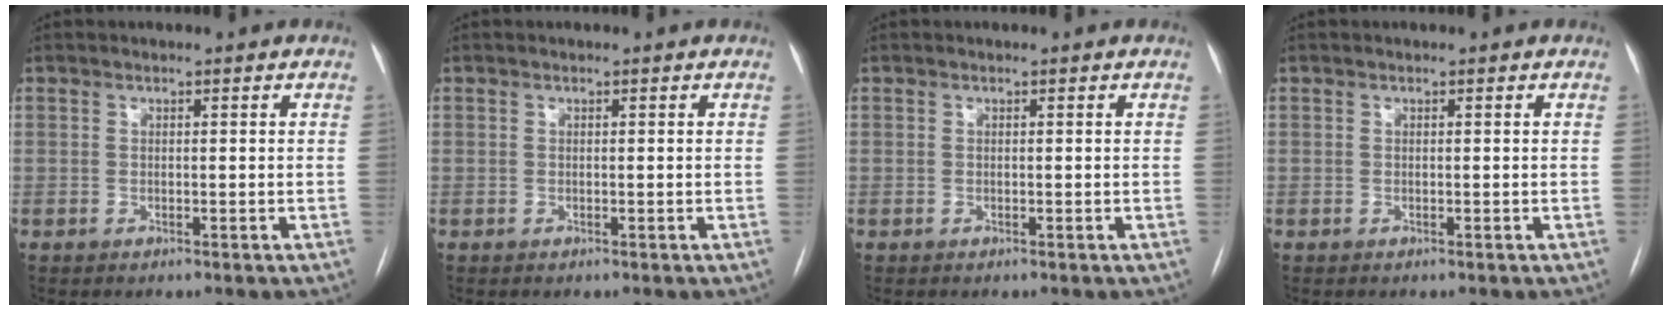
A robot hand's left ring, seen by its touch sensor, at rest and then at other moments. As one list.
[{"total": 0.0}, {"total": 0.0}, {"total": 0.0}]